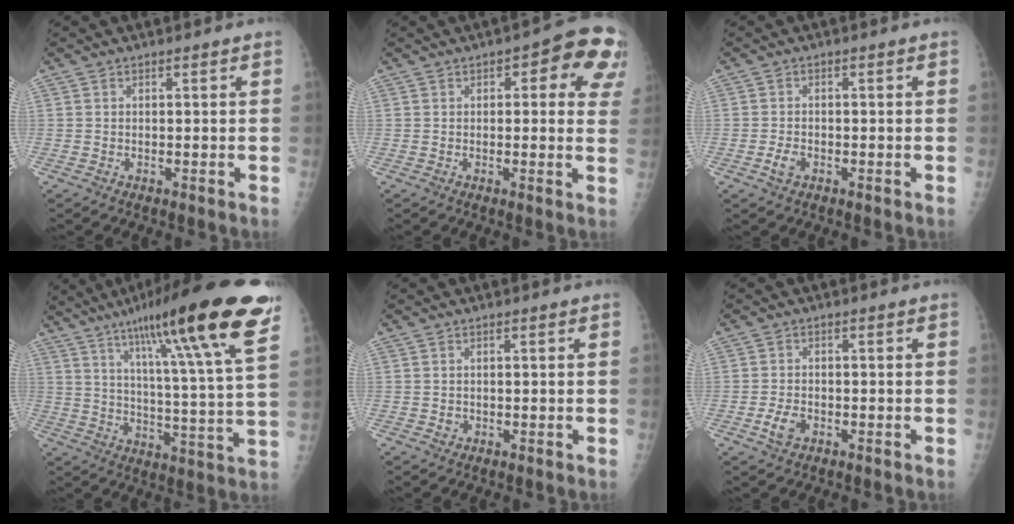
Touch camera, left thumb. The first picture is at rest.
{"total": 11.2, "force": [4.4, 4.8, 9.2], "torque": [-0.055, 0.000, 0.038]}
{"total": 2.2, "force": [-1.0, 1.4, 1.3], "torque": [-0.025, 0.003, -0.019]}
{"total": 26.0, "force": [16.2, 1.9, 20.2], "torque": [-0.296, -0.051, 0.237]}
{"total": 0.9, "force": [-0.1, 0.8, 0.3], "torque": [0.000, 0.001, 0.001]}
{"total": 3.3, "force": [-1.4, 2.2, 2.1], "torque": [-0.040, 0.004, -0.026]}